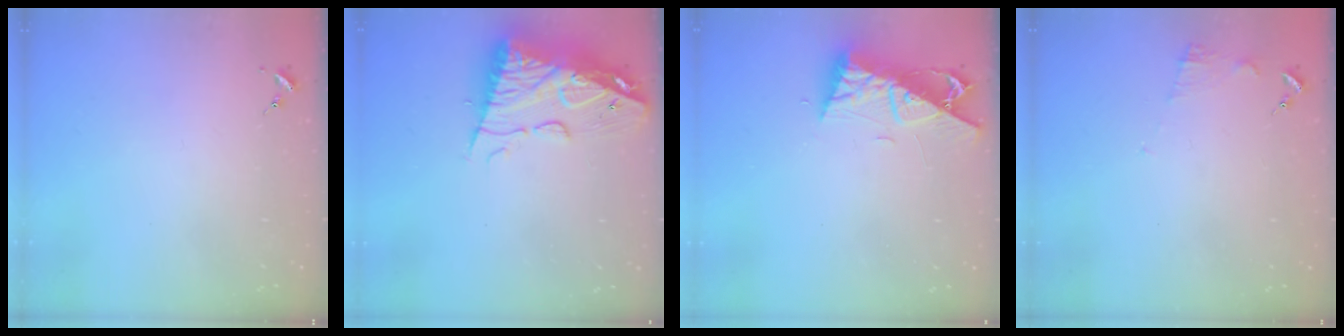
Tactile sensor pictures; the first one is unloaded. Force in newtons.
{"total": 14.9, "press": 14.8, "slide": 1.2}
{"total": 9.4, "press": 9.3, "slide": 1.3}
{"total": 6.7, "press": 6.7, "slide": 0.5}